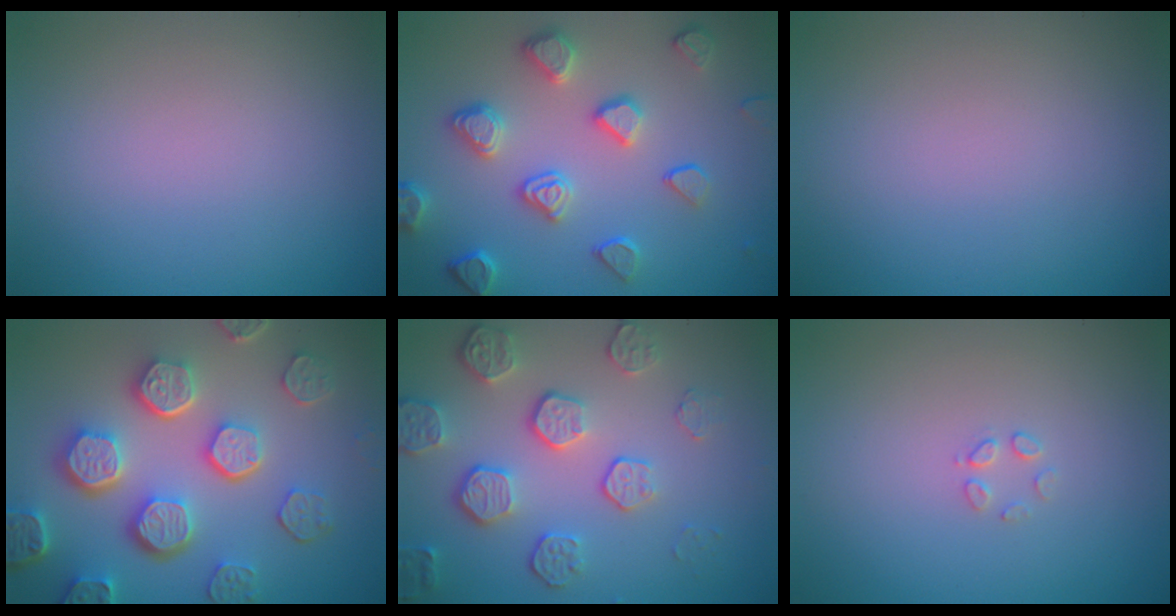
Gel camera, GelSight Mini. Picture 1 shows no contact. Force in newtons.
{"total": 4.6, "press": 4.1, "slide": 2.0}
{"total": 0.0}
{"total": 7.8, "press": 6.1, "slide": 5.0}
{"total": 5.4, "press": 4.1, "slide": 3.4}
{"total": 1.0, "press": 1.0, "slide": 0.1}